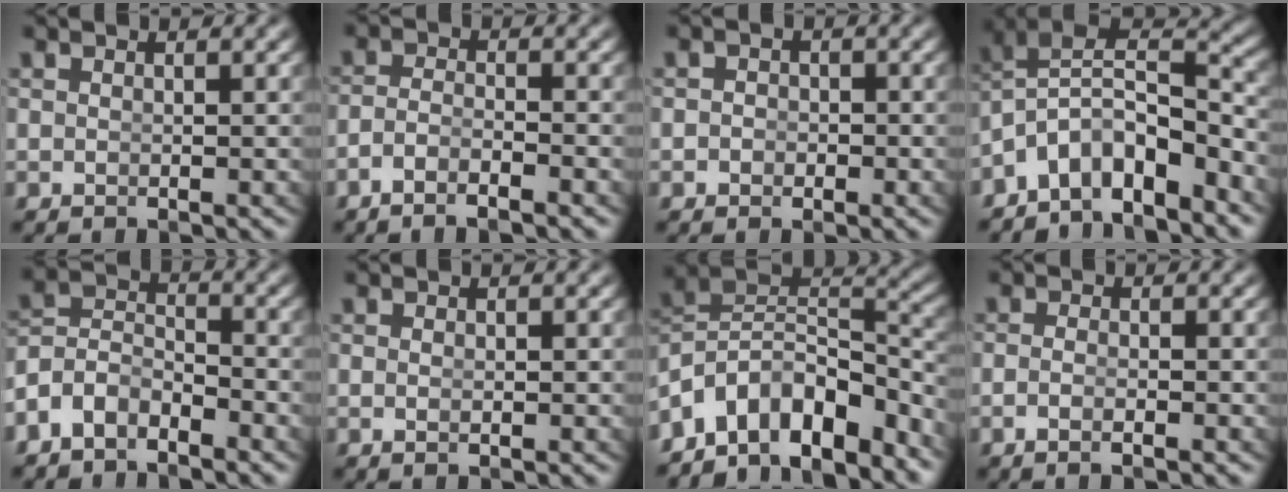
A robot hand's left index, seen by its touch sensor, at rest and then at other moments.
{"total": 3.0, "force": [-2.4, 0.8, 1.6], "torque": [-0.038, -0.013, -0.037]}
{"total": 1.0, "force": [-0.8, 0.6, 0.2], "torque": [0.003, -0.011, -0.012]}
{"total": 10.4, "force": [-4.3, 8.1, 4.9], "torque": [-0.117, -0.039, -0.069]}
{"total": 5.7, "force": [-2.8, 4.6, 1.9], "torque": [-0.058, -0.026, -0.050]}
{"total": 0.6, "force": [-0.3, -0.1, 0.5], "torque": [-0.013, -0.010, 0.000]}
{"total": 14.5, "force": [-5.5, 10.8, 7.9], "torque": [-0.169, -0.048, -0.083]}
{"total": 1.8, "force": [-1.3, 0.0, 1.2], "torque": [-0.031, -0.011, -0.017]}